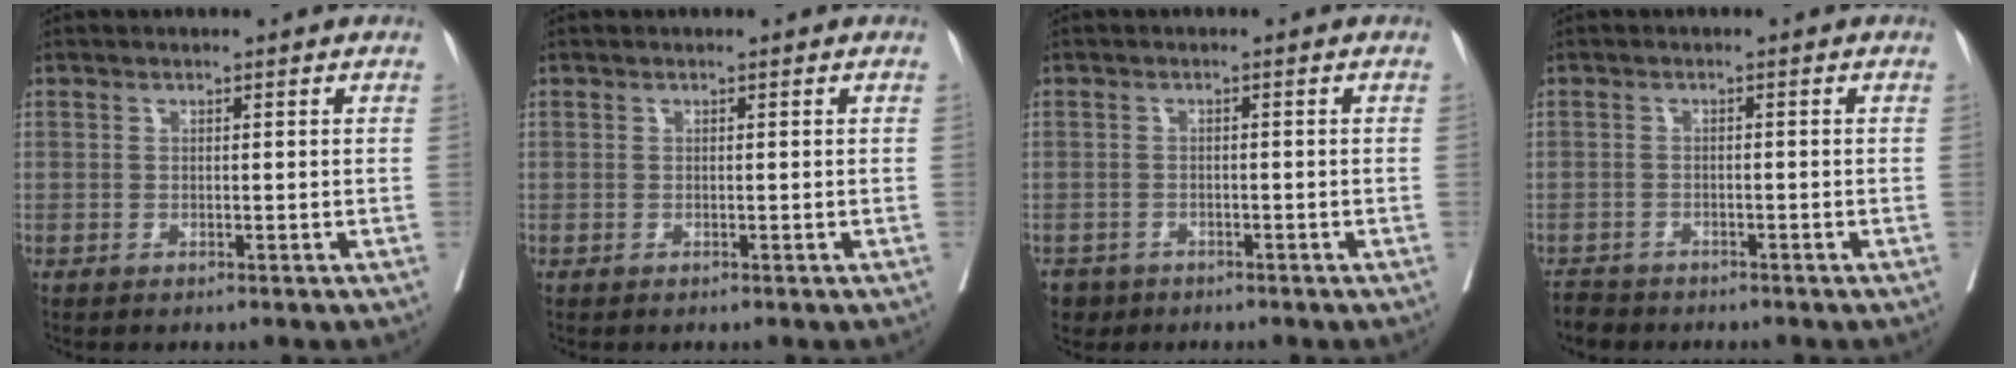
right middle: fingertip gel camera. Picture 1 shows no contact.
{"total": 0.0}
{"total": 3.9, "force": [-2.9, 2.6, 0.4], "torque": [-0.011, 0.001, -0.050]}
{"total": 3.5, "force": [-3.3, 1.2, 0.3], "torque": [-0.010, -0.008, -0.058]}